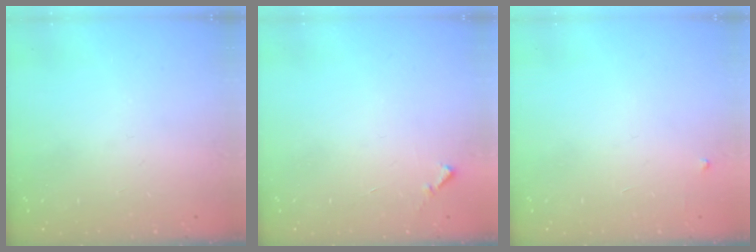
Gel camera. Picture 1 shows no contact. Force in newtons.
{"total": 4.4, "press": 4.4, "slide": 0.3}
{"total": 2.6, "press": 2.6, "slide": 0.4}